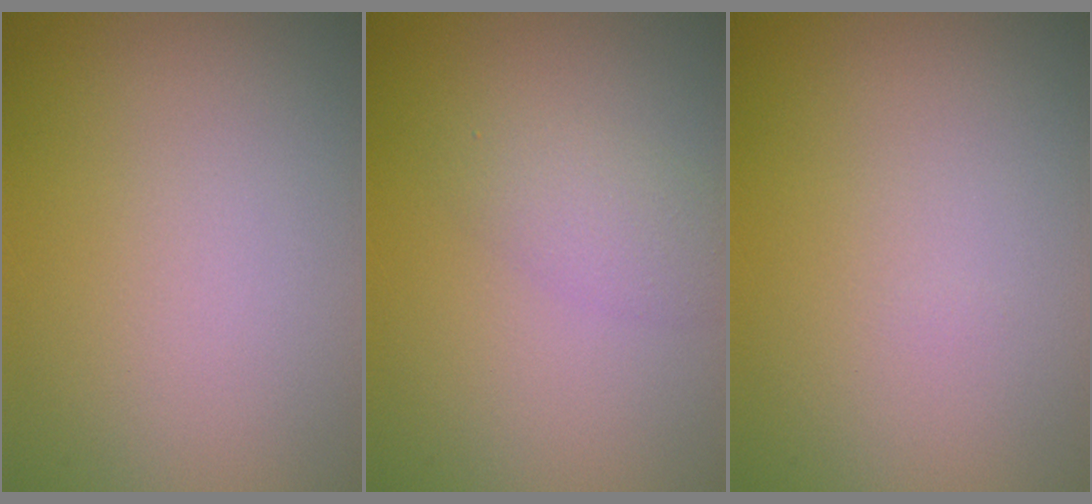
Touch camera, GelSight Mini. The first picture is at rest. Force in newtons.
{"total": 2.1, "press": 2.1, "slide": 0.0}
{"total": 0.0}